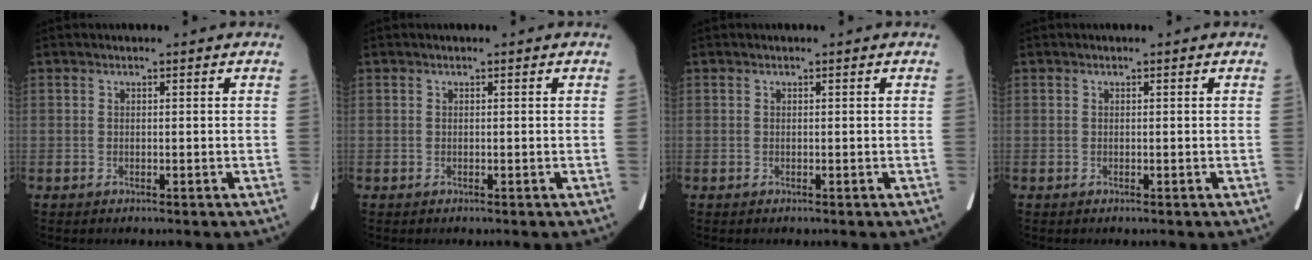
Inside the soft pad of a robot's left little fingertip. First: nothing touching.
{"total": 0.0}
{"total": 0.0}
{"total": 0.0}